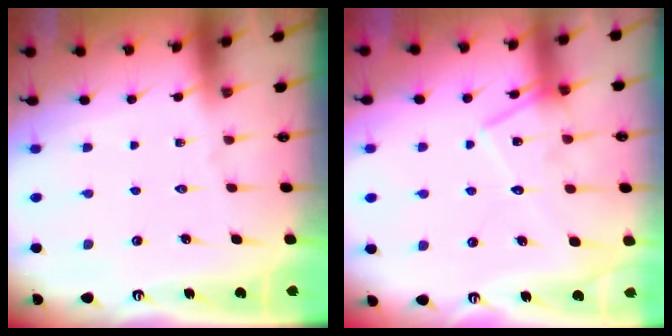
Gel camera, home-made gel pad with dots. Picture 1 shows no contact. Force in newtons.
{"total": 14.7, "press": 14.7, "slide": 1.1}